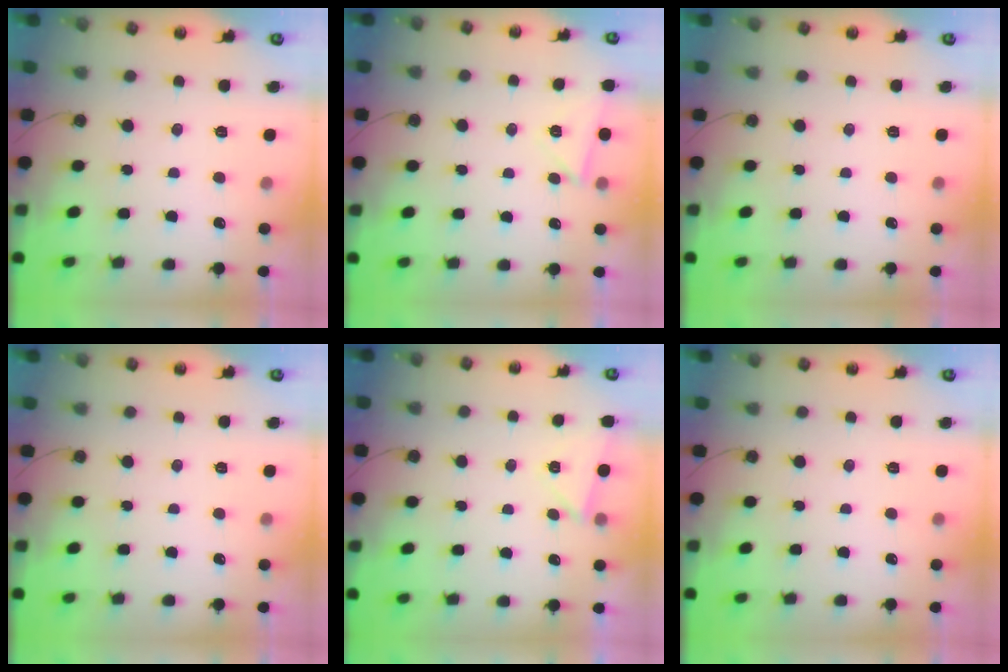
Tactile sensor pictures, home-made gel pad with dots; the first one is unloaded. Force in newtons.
{"total": 4.0, "press": 4.0, "slide": 0.5}
{"total": 0.0}
{"total": 0.0}
{"total": 3.8, "press": 2.8, "slide": 2.6}
{"total": 0.0}